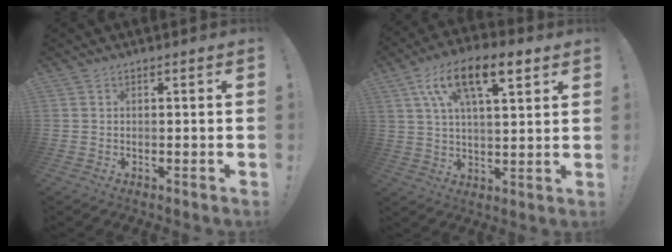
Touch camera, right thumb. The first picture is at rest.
{"total": 16.0, "force": [8.0, 6.4, 12.3], "torque": [-0.199, -0.018, 0.134]}